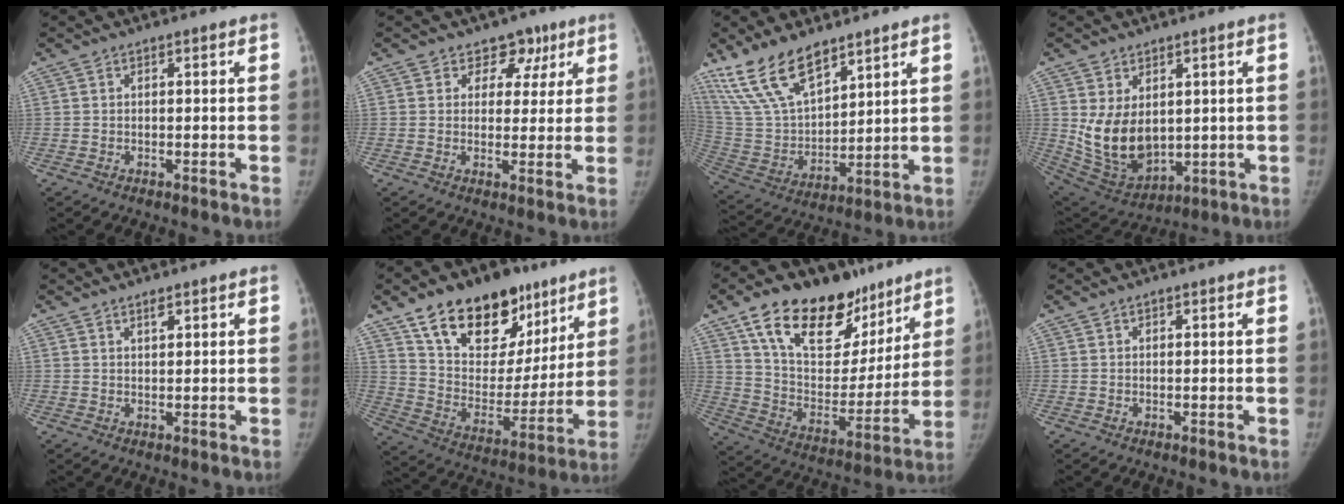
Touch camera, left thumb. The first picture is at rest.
{"total": 5.9, "force": [3.5, 4.6, 1.1], "torque": [0.029, -0.011, 0.047]}
{"total": 16.3, "force": [11.9, 7.1, 8.6], "torque": [-0.136, -0.053, 0.245]}
{"total": 12.3, "force": [1.9, 8.4, 8.8], "torque": [-0.138, -0.023, 0.067]}
{"total": 1.9, "force": [1.5, 0.7, 1.0], "torque": [-0.010, -0.010, 0.024]}
{"total": 25.0, "force": [15.7, 14.6, 13.0], "torque": [-0.160, -0.045, 0.263]}
{"total": 26.5, "force": [16.7, 14.4, 14.7], "torque": [-0.191, -0.044, 0.278]}
{"total": 0.8, "force": [0.6, 0.4, 0.3], "torque": [-0.003, -0.003, 0.008]}